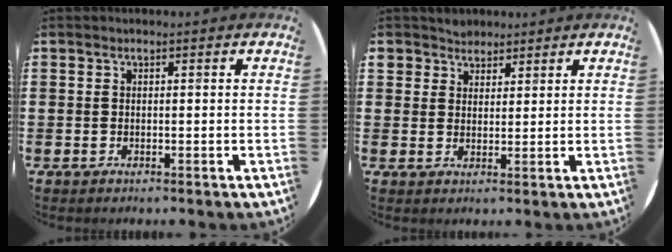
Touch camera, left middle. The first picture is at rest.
{"total": 2.8, "force": [2.4, 1.4, -0.5], "torque": [0.002, 0.004, 0.049]}